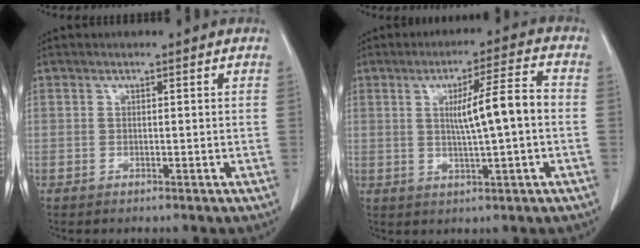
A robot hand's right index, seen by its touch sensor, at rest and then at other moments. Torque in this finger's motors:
{"motor_torque": [0.37, 0.15, 0.49, 0.07]}